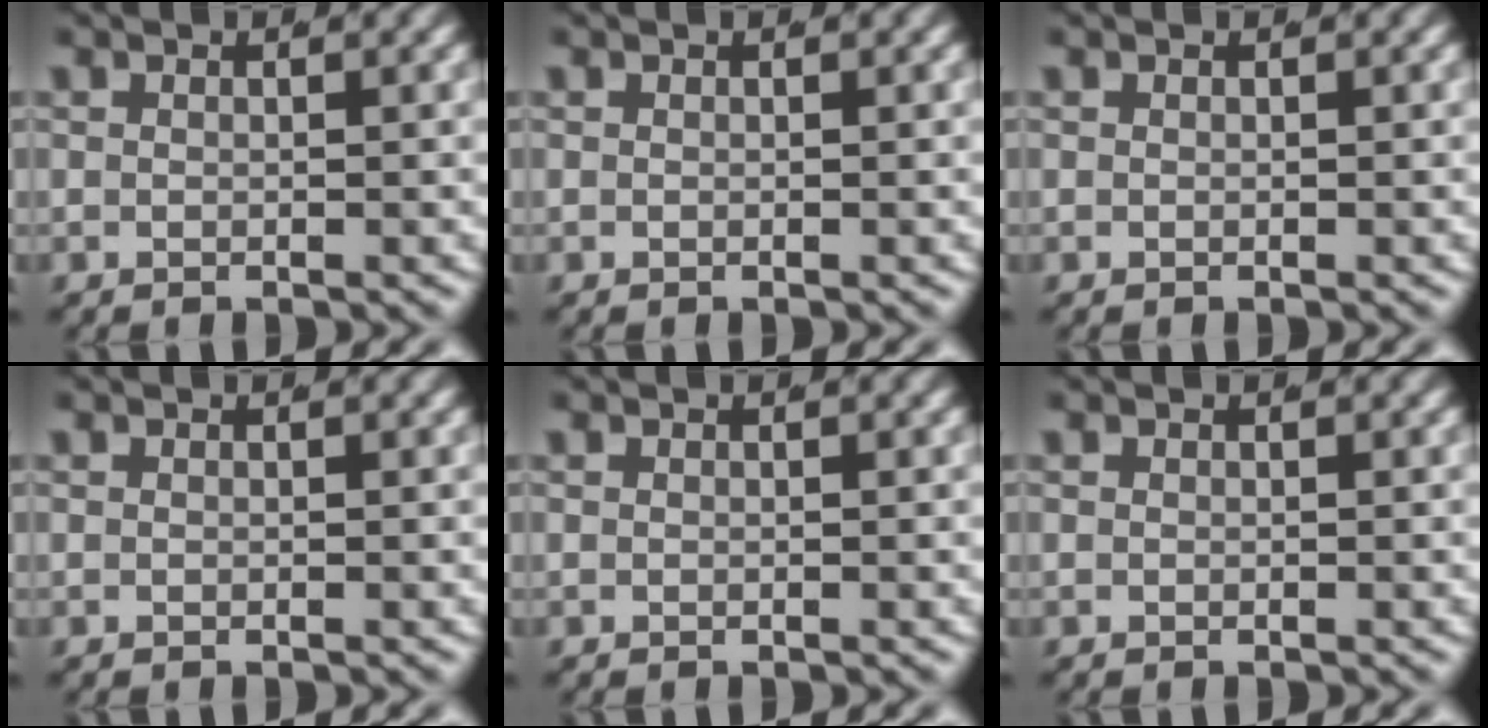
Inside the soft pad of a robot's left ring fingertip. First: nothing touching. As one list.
[{"total": 0.0}, {"total": 0.0}, {"total": 0.0}, {"total": 0.0}, {"total": 0.0}]